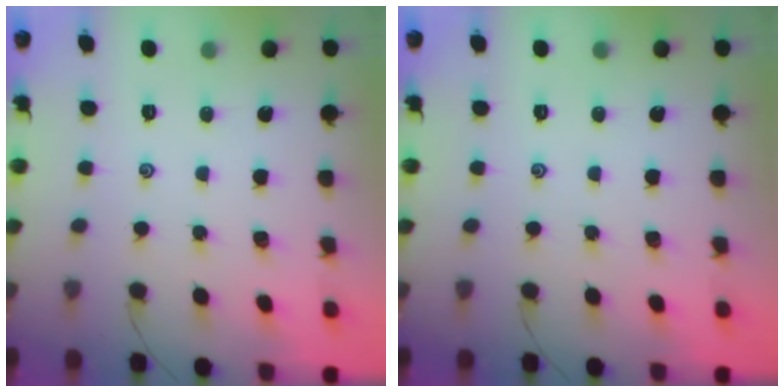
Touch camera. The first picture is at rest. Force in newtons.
{"total": 0.0}